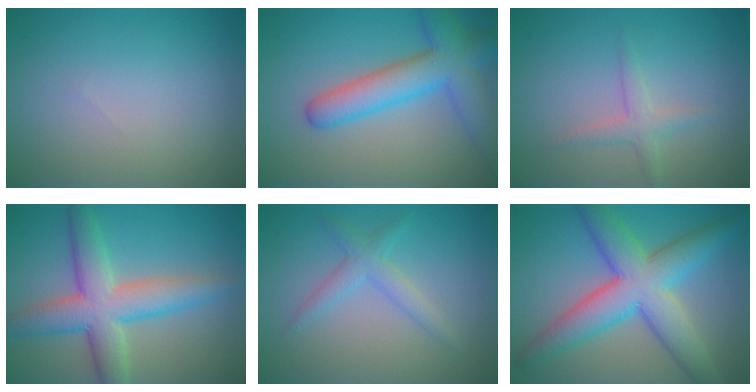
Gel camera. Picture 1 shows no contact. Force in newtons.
{"total": 5.5, "press": 5.5, "slide": 0.3}
{"total": 1.9, "press": 1.9, "slide": 0.1}
{"total": 7.0, "press": 7.0, "slide": 0.0}
{"total": 2.2, "press": 2.2, "slide": 0.1}
{"total": 8.6, "press": 8.6, "slide": 0.2}